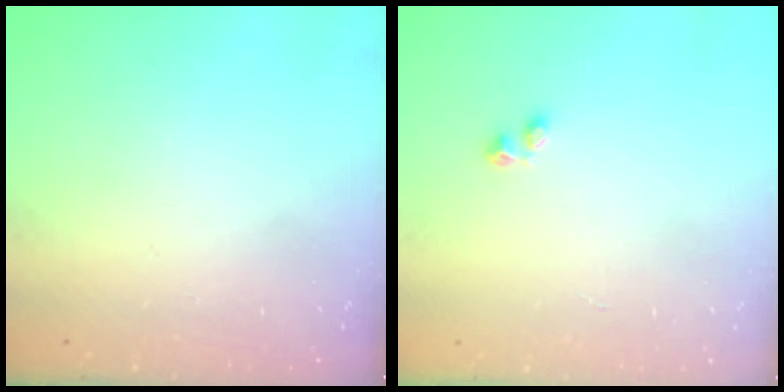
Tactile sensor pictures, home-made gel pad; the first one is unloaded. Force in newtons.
{"total": 2.4, "press": 2.4, "slide": 0.4}